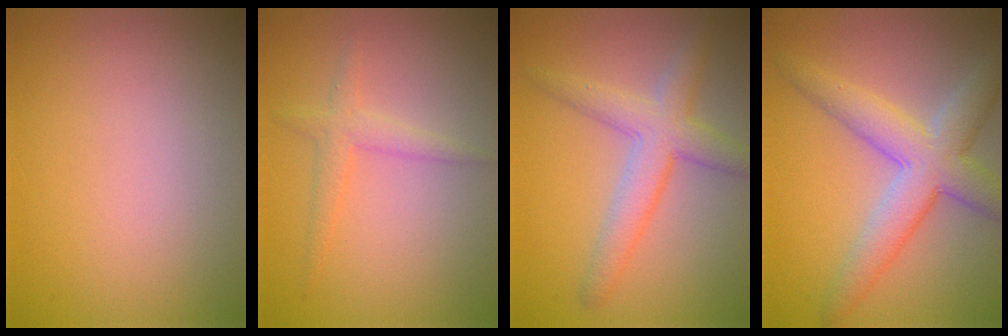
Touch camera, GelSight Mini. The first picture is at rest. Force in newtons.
{"total": 1.7, "press": 1.7, "slide": 0.1}
{"total": 4.3, "press": 4.3, "slide": 0.2}
{"total": 6.1, "press": 6.1, "slide": 0.2}